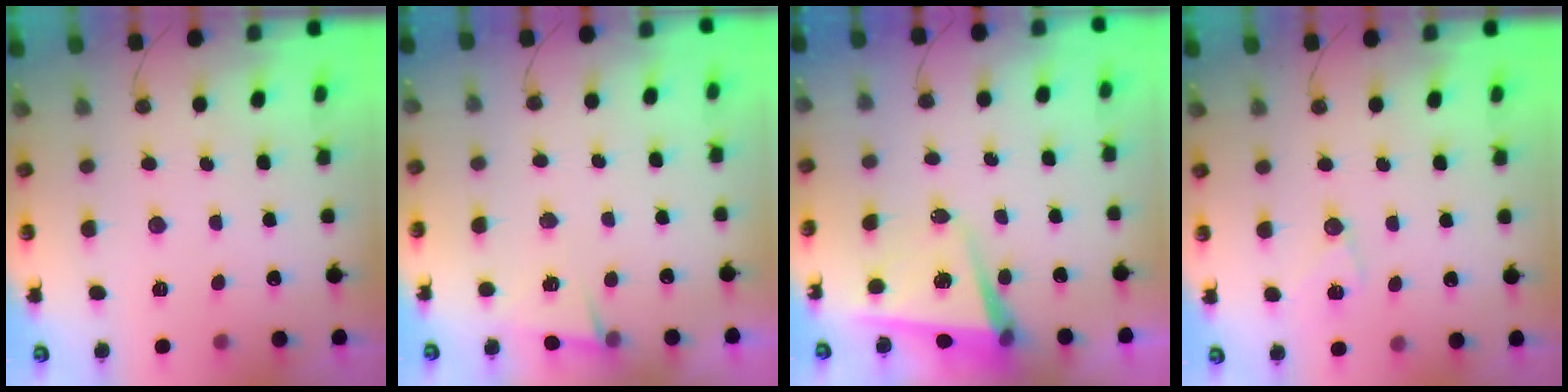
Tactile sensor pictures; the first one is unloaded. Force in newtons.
{"total": 2.6, "press": 1.9, "slide": 1.8}
{"total": 4.8, "press": 4.5, "slide": 1.7}
{"total": 6.5, "press": 6.4, "slide": 1.2}